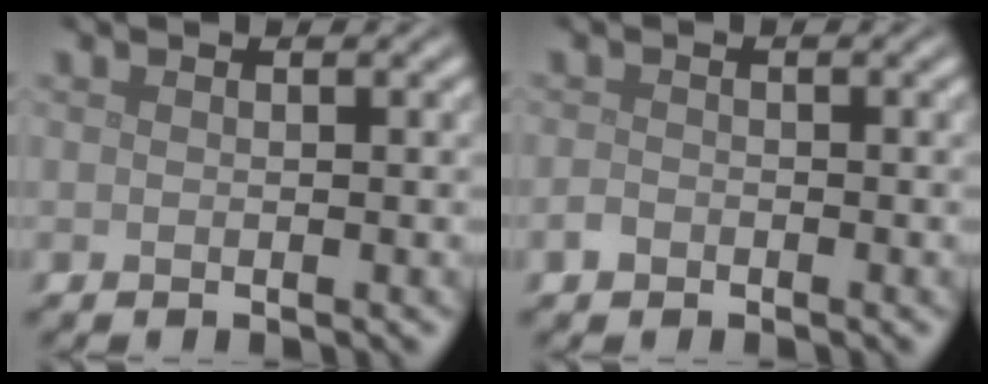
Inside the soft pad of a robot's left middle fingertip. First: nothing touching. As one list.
[{"total": 1.0, "force": [-0.6, 0.7, 0.3], "torque": [-0.005, -0.001, -0.014]}]